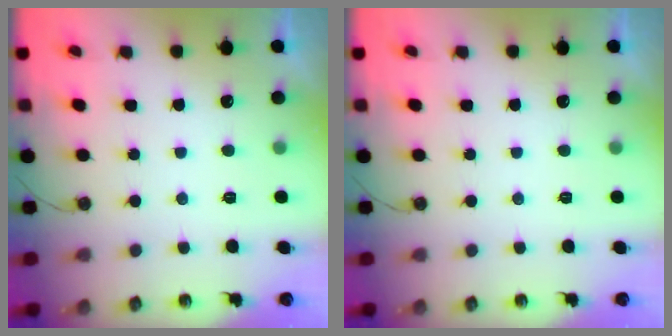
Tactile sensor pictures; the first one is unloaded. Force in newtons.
{"total": 0.0}